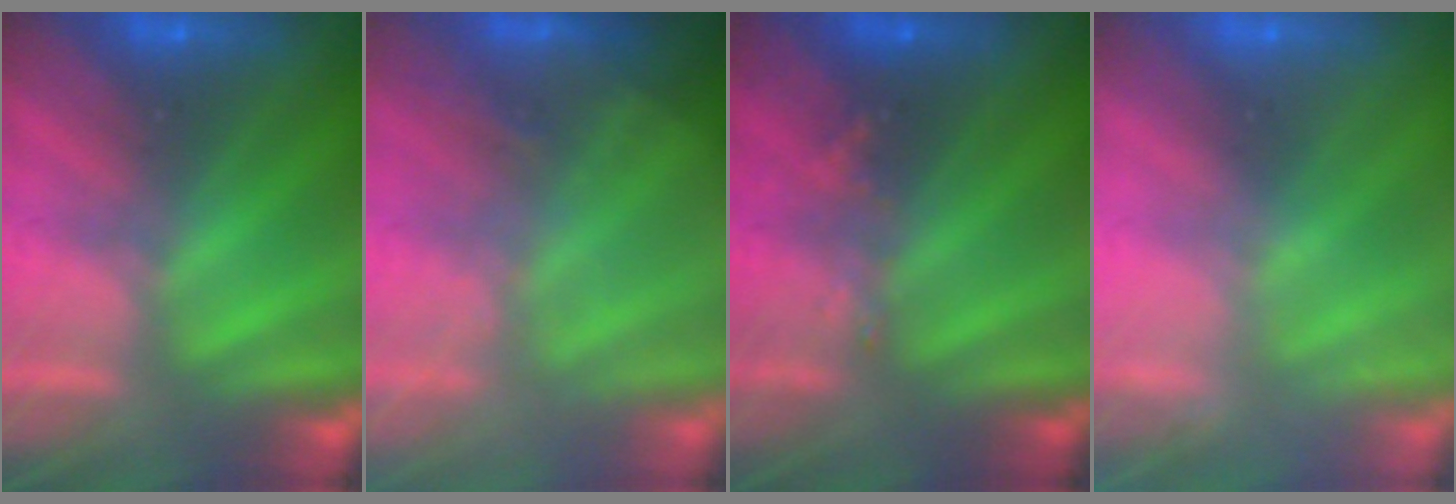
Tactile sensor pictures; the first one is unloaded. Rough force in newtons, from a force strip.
{"total": 2.7}
{"total": 2.9}
{"total": 2.4}